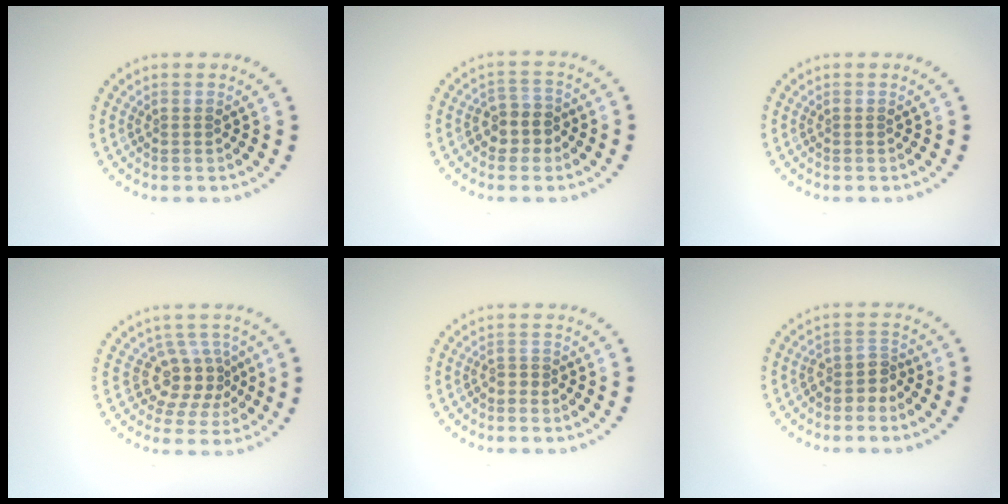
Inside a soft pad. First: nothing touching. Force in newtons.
{"total": 2.6, "press": 2.2, "slide": 1.3}
{"total": 0.0}
{"total": 3.5, "press": 2.6, "slide": 2.3}
{"total": 0.6, "press": 0.2, "slide": 0.5}
{"total": 2.3, "press": 1.6, "slide": 1.6}